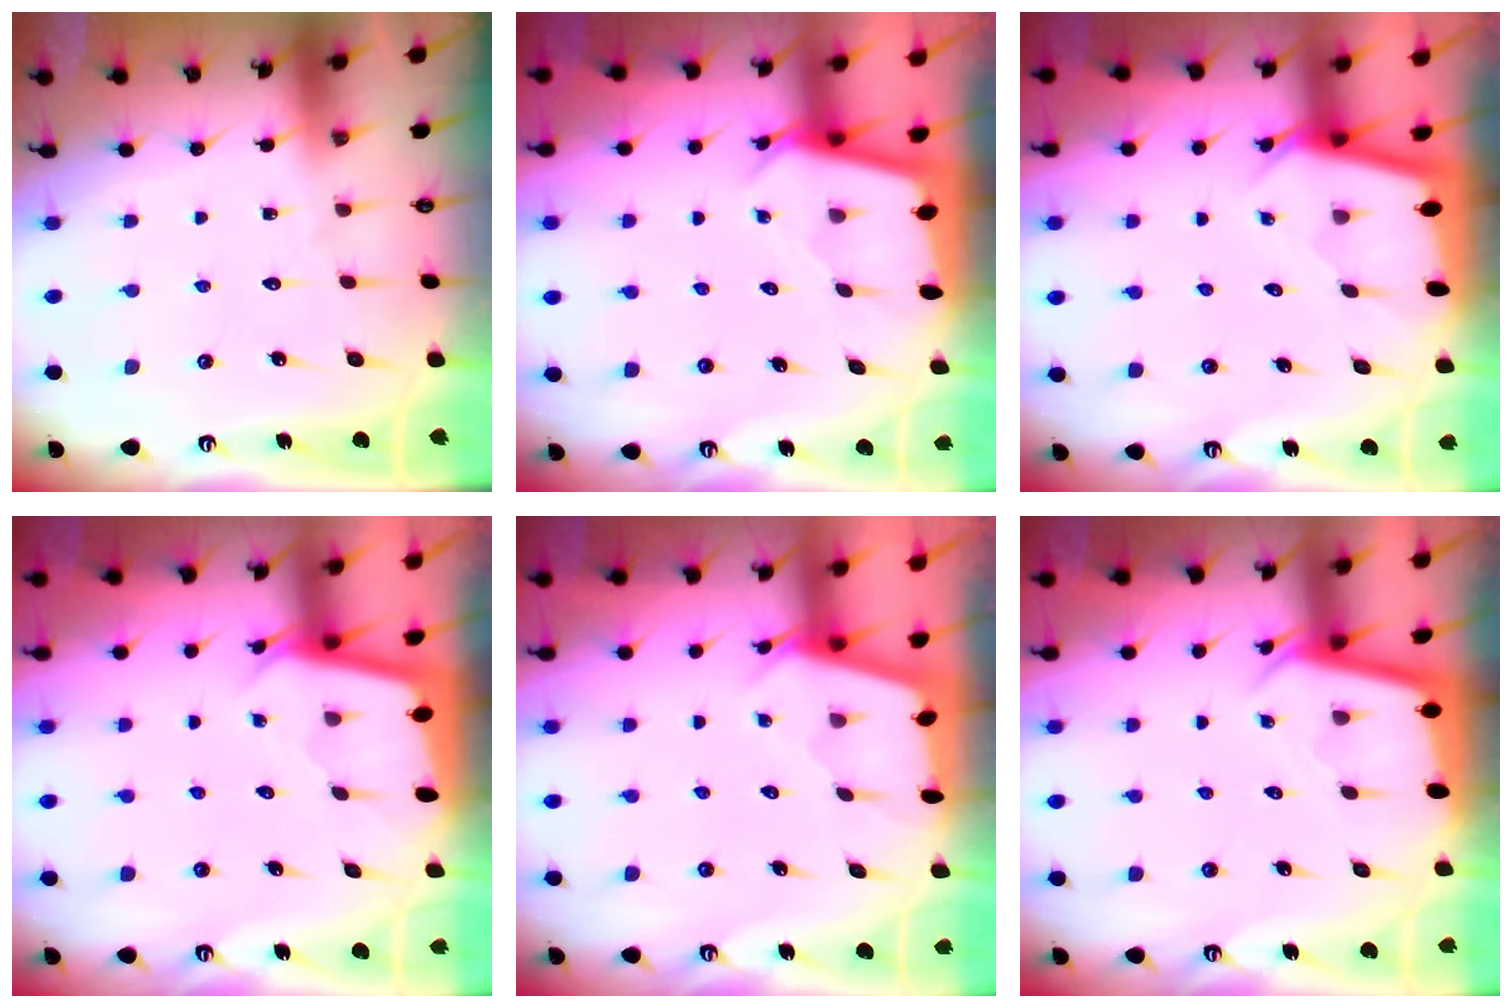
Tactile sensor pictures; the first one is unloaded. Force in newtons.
{"total": 2.4, "press": 2.4, "slide": 0.3}
{"total": 2.3, "press": 2.3, "slide": 0.2}
{"total": 2.2, "press": 2.1, "slide": 0.3}
{"total": 2.6, "press": 2.5, "slide": 0.3}
{"total": 2.5, "press": 2.5, "slide": 0.1}